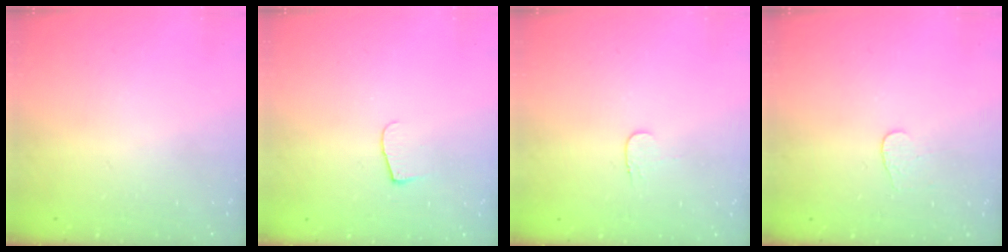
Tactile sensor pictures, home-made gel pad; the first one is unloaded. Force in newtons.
{"total": 5.3, "press": 5.2, "slide": 0.6}
{"total": 3.5, "press": 3.5, "slide": 0.4}
{"total": 3.2, "press": 3.2, "slide": 0.3}